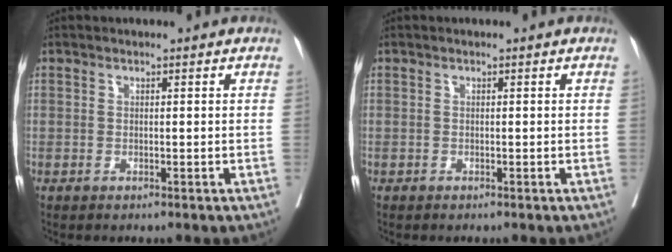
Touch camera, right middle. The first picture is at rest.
{"total": 0.0}